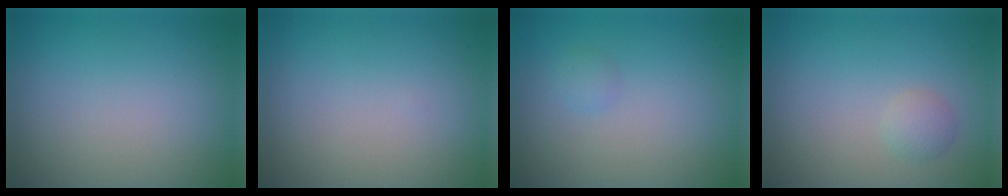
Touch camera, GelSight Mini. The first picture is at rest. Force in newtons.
{"total": 0.0}
{"total": 0.7, "press": 0.7, "slide": 0.0}
{"total": 1.2, "press": 1.1, "slide": 0.1}